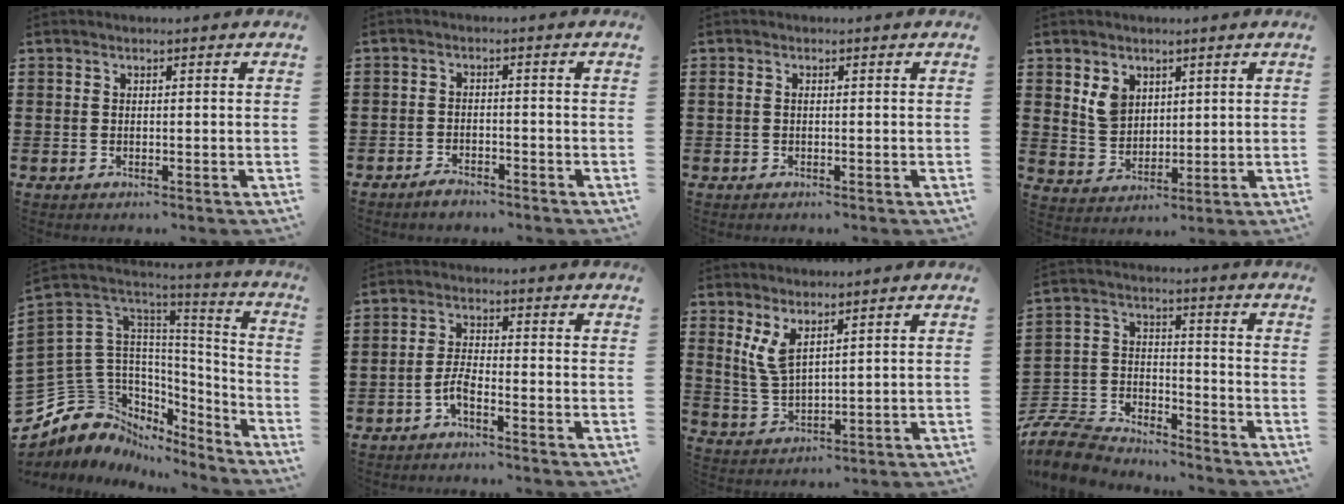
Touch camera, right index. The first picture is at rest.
{"total": 2.3, "force": [-2.2, 0.3, 0.2], "torque": [-0.008, 0.001, -0.045]}
{"total": 0.6, "force": [-0.1, 0.3, 0.5], "torque": [-0.013, 0.000, -0.001]}
{"total": 4.9, "force": [2.4, 3.8, 2.0], "torque": [-0.053, 0.013, 0.045]}
{"total": 9.3, "force": [-3.4, 8.4, 2.1], "torque": [-0.104, -0.032, -0.061]}
{"total": 3.4, "force": [-2.2, 0.5, 2.5], "torque": [-0.069, -0.005, -0.047]}
{"total": 5.0, "force": [2.9, 1.8, 3.7], "torque": [-0.102, -0.009, 0.045]}
{"total": 8.8, "force": [-8.5, 1.9, 1.4], "torque": [-0.049, 0.009, -0.176]}